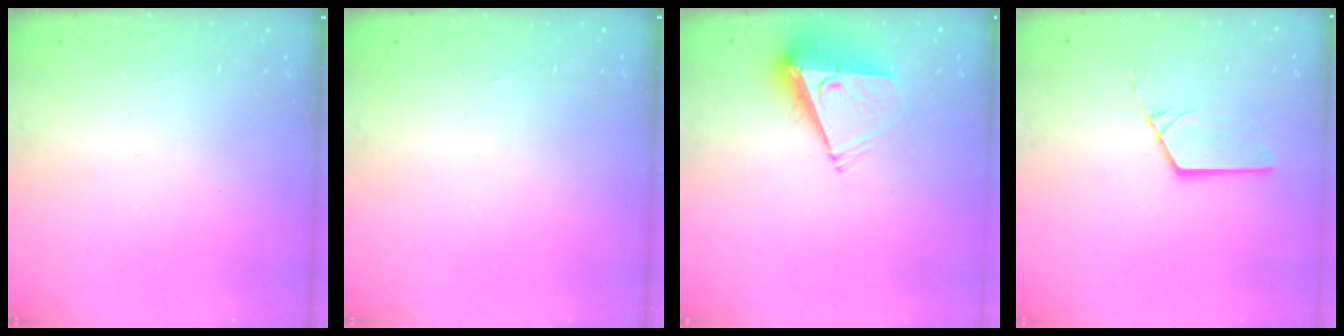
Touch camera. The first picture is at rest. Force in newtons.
{"total": 0.0}
{"total": 8.1, "press": 8.1, "slide": 0.5}
{"total": 3.5, "press": 3.5, "slide": 0.1}